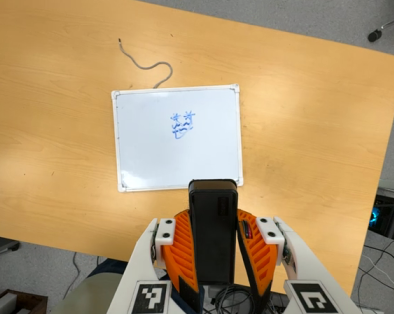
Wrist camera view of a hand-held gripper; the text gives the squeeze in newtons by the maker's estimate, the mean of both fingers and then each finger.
{"total": 9.2, "left": 7.3, "right": 11.1}